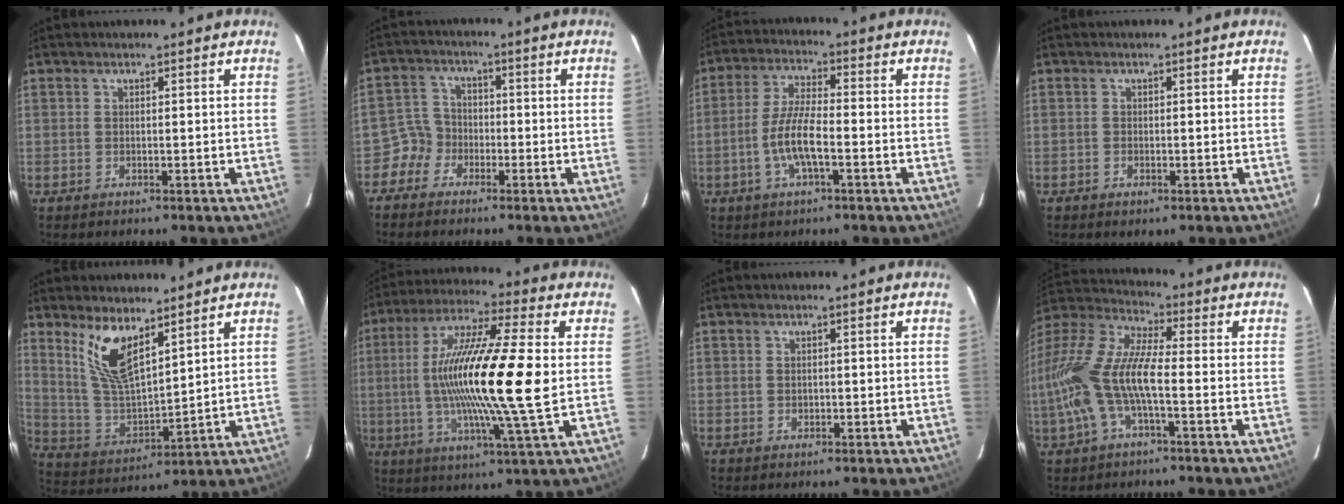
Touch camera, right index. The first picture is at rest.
{"total": 4.4, "force": [-2.7, 3.4, -0.1], "torque": [0.000, 0.020, -0.057]}
{"total": 7.8, "force": [-2.8, 1.8, 7.0], "torque": [-0.146, 0.002, -0.054]}
{"total": 1.3, "force": [-0.7, 0.8, 0.7], "torque": [-0.015, -0.004, -0.011]}
{"total": 11.0, "force": [6.8, 3.8, 7.7], "torque": [-0.155, -0.005, 0.146]}
{"total": 20.3, "force": [0.4, 1.0, 20.3], "torque": [-0.368, -0.002, -0.004]}
{"total": 0.7, "force": [-0.1, 0.7, 0.3], "torque": [-0.004, 0.001, 0.000]}
{"total": 17.5, "force": [-3.2, 5.8, 16.2], "torque": [-0.325, -0.004, -0.067]}